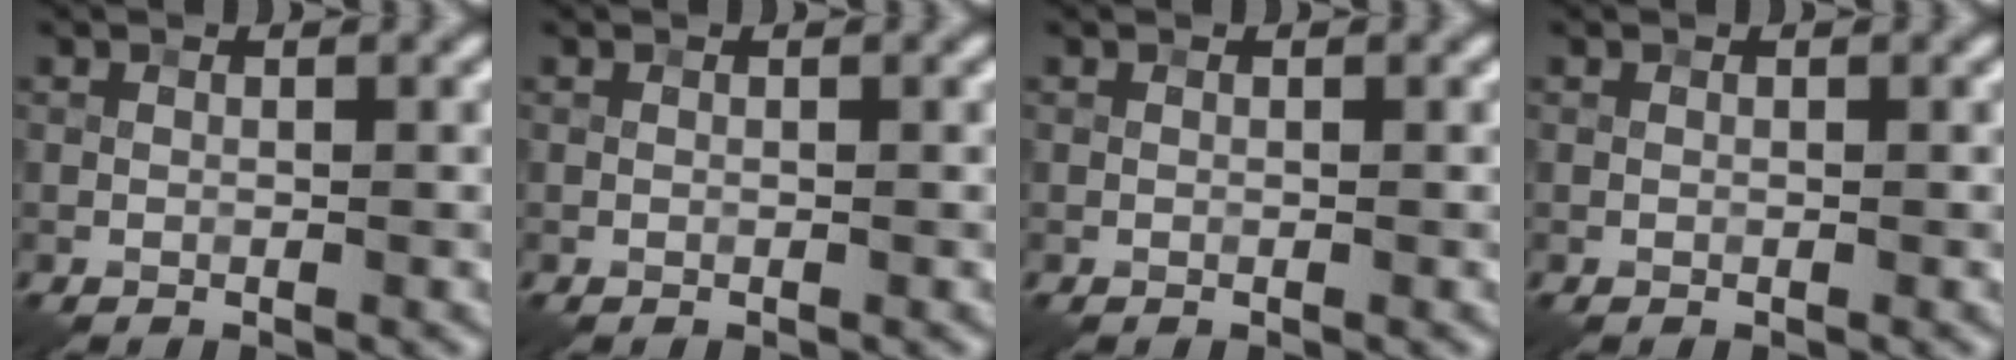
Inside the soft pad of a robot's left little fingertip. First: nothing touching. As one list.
[{"total": 0.0}, {"total": 0.0}, {"total": 0.0}]